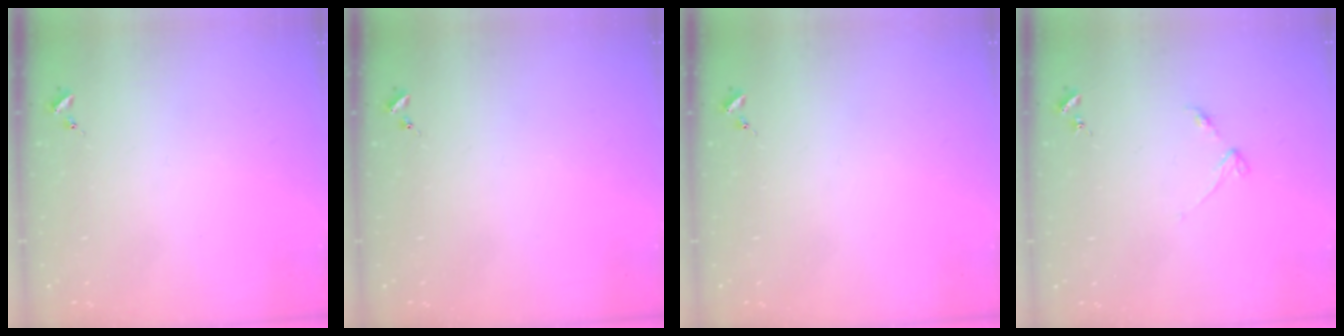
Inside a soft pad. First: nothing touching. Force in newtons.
{"total": 0.0}
{"total": 0.0}
{"total": 3.4, "press": 3.4, "slide": 0.4}